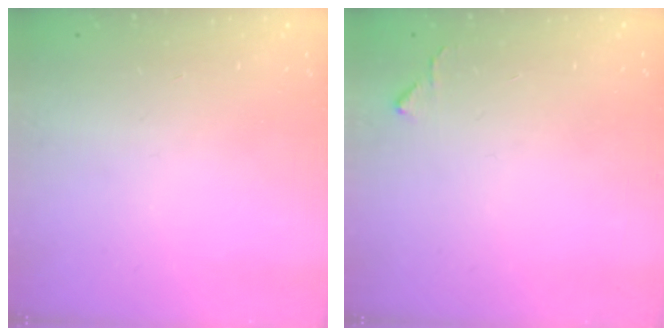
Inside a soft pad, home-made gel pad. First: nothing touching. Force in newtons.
{"total": 5.1, "press": 5.0, "slide": 0.7}